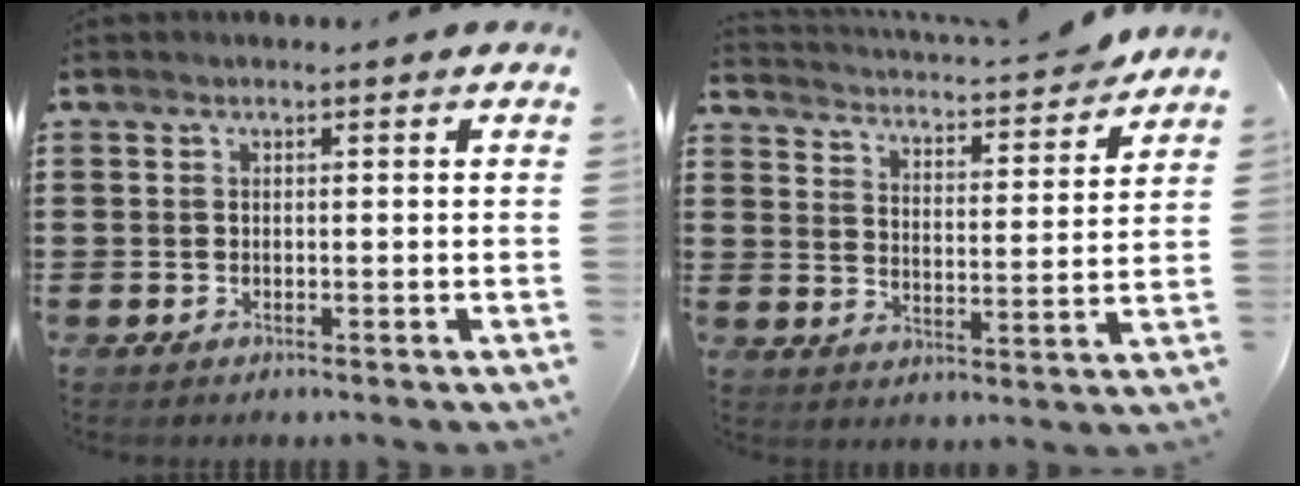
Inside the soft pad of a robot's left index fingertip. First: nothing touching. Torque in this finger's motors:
{"motor_torque": [0.49, 0.41, 0.09, 0.14]}